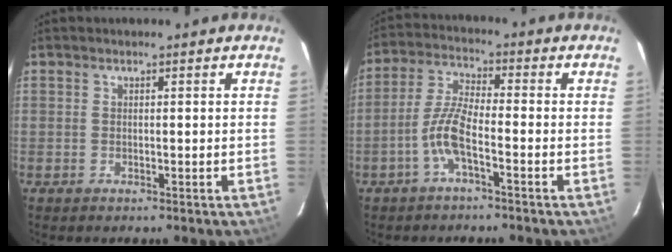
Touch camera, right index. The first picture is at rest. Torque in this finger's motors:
{"motor_torque": [0.46, -0.23, 0.25, 0.10]}